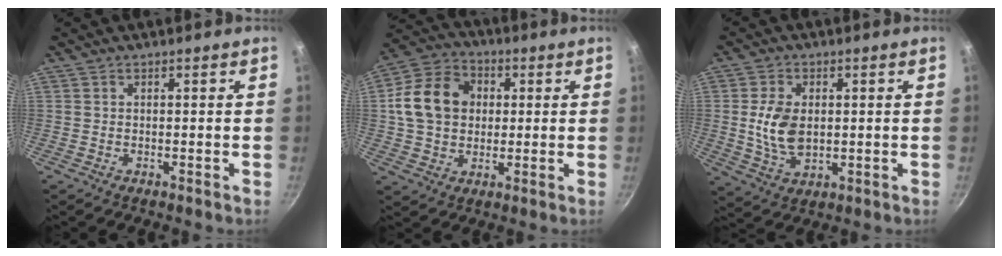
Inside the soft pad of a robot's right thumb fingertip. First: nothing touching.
{"total": 13.7, "force": [1.8, 11.0, 8.1], "torque": [-0.119, 0.016, 0.020]}
{"total": 8.8, "force": [0.6, 5.7, 6.7], "torque": [-0.121, -0.011, 0.016]}